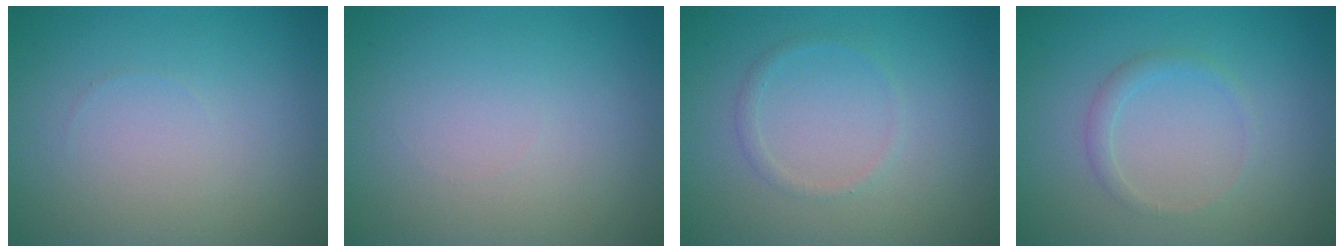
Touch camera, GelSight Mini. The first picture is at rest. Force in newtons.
{"total": 0.0}
{"total": 0.9, "press": 0.9, "slide": 0.1}
{"total": 1.3, "press": 1.3, "slide": 0.0}